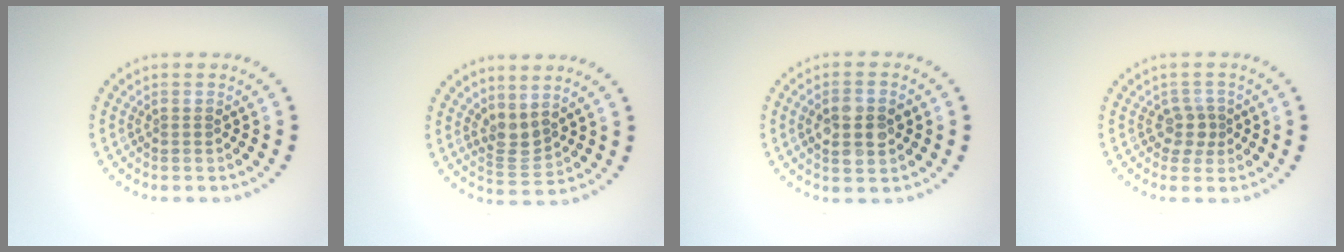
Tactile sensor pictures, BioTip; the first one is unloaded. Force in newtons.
{"total": 2.2, "press": 1.7, "slide": 1.4}
{"total": 4.0, "press": 4.0, "slide": 0.1}
{"total": 1.8, "press": 1.5, "slide": 1.1}